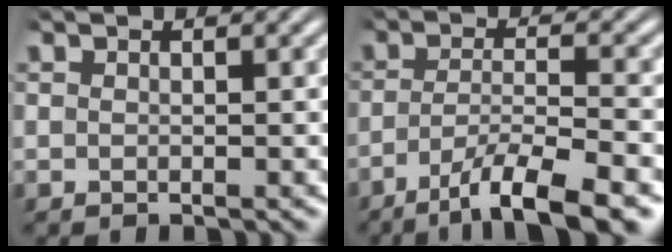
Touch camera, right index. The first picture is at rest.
{"total": 7.7, "force": [-5.4, 1.8, 5.2], "torque": [-0.085, -0.018, -0.079]}